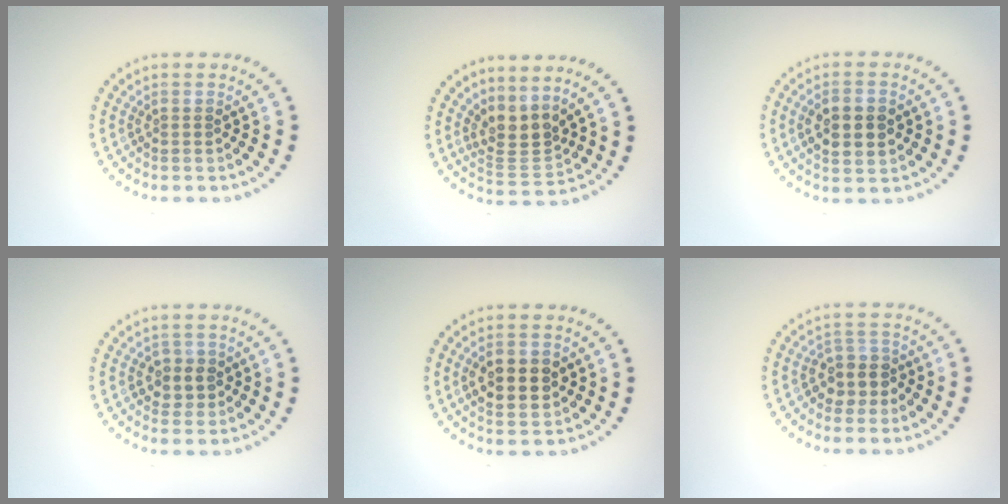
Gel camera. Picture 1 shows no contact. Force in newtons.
{"total": 3.2, "press": 2.3, "slide": 2.1}
{"total": 4.6, "press": 4.6, "slide": 0.4}
{"total": 2.3, "press": 2.2, "slide": 0.7}
{"total": 4.2, "press": 4.2, "slide": 0.0}
{"total": 2.9, "press": 2.6, "slide": 1.2}